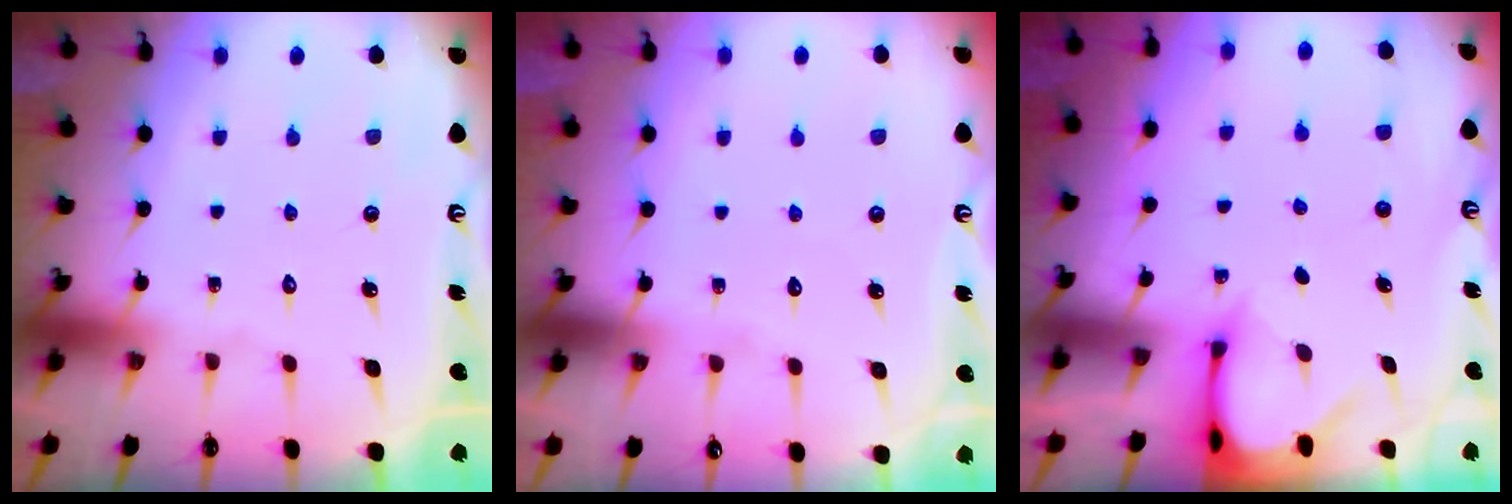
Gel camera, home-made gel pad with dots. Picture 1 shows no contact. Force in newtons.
{"total": 3.9, "press": 3.8, "slide": 0.4}
{"total": 3.0, "press": 3.0, "slide": 0.3}